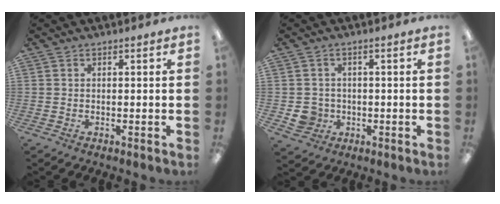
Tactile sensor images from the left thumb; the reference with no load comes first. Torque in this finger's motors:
{"motor_torque": [-0.25, 0.39, 0.20, -0.05, -0.02]}